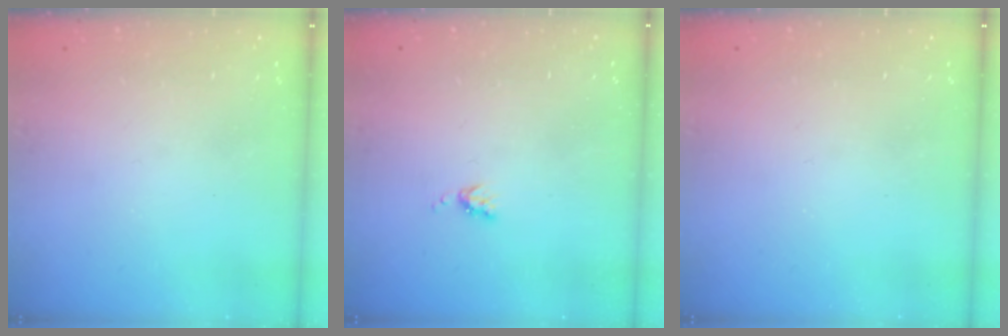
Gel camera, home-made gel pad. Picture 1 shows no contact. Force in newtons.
{"total": 4.0, "press": 4.0, "slide": 0.6}
{"total": 0.0}